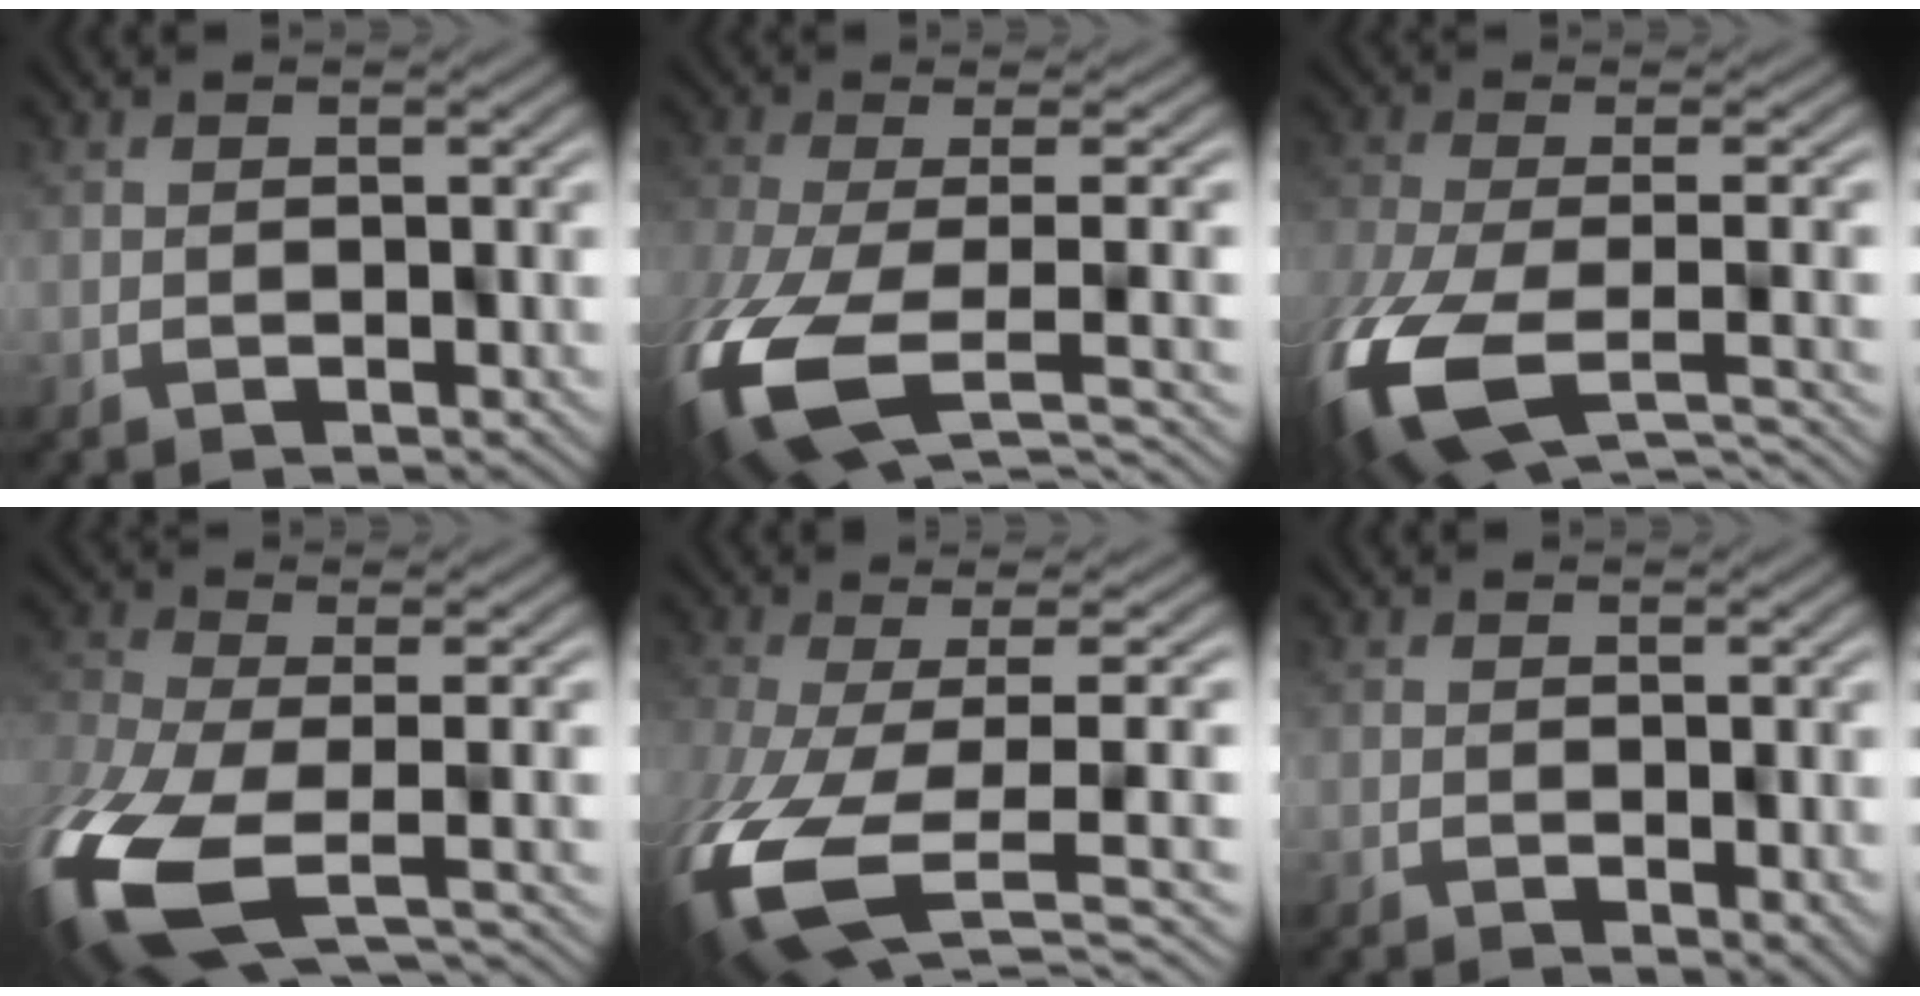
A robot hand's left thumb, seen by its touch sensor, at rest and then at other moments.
{"total": 14.0, "force": [-4.0, 7.0, 11.4], "torque": [-0.300, -0.057, -0.036]}
{"total": 14.3, "force": [-5.8, 7.0, 11.0], "torque": [-0.281, -0.059, -0.077]}
{"total": 14.7, "force": [-7.1, 6.9, 10.8], "torque": [-0.293, -0.064, -0.085]}
{"total": 13.7, "force": [-2.3, 6.1, 12.0], "torque": [-0.300, -0.050, -0.006]}
{"total": 1.1, "force": [0.1, 0.5, 1.0], "torque": [-0.016, -0.002, 0.009]}